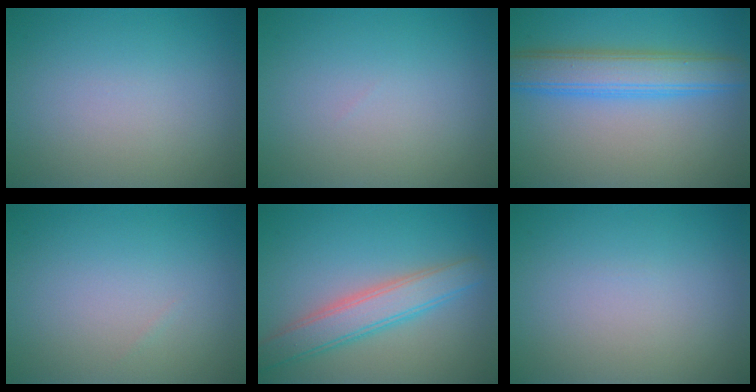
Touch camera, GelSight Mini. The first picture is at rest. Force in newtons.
{"total": 0.0}
{"total": 5.4, "press": 5.4, "slide": 0.1}
{"total": 0.0}
{"total": 4.3, "press": 4.3, "slide": 0.1}
{"total": 0.0}